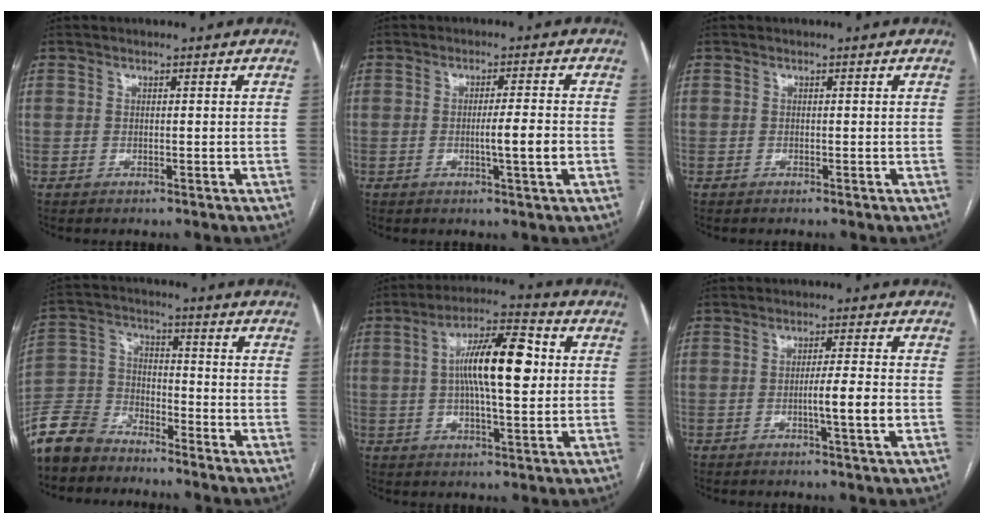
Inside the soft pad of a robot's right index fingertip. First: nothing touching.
{"total": 4.8, "force": [-1.1, -0.4, 4.6], "torque": [-0.071, -0.005, -0.017]}
{"total": 0.0}
{"total": 10.2, "force": [-8.9, 4.4, 2.1], "torque": [-0.055, 0.003, -0.182]}
{"total": 12.9, "force": [1.7, 2.9, 12.5], "torque": [-0.219, 0.025, 0.022]}
{"total": 5.2, "force": [-1.3, -0.6, 5.0], "torque": [-0.076, -0.005, -0.023]}